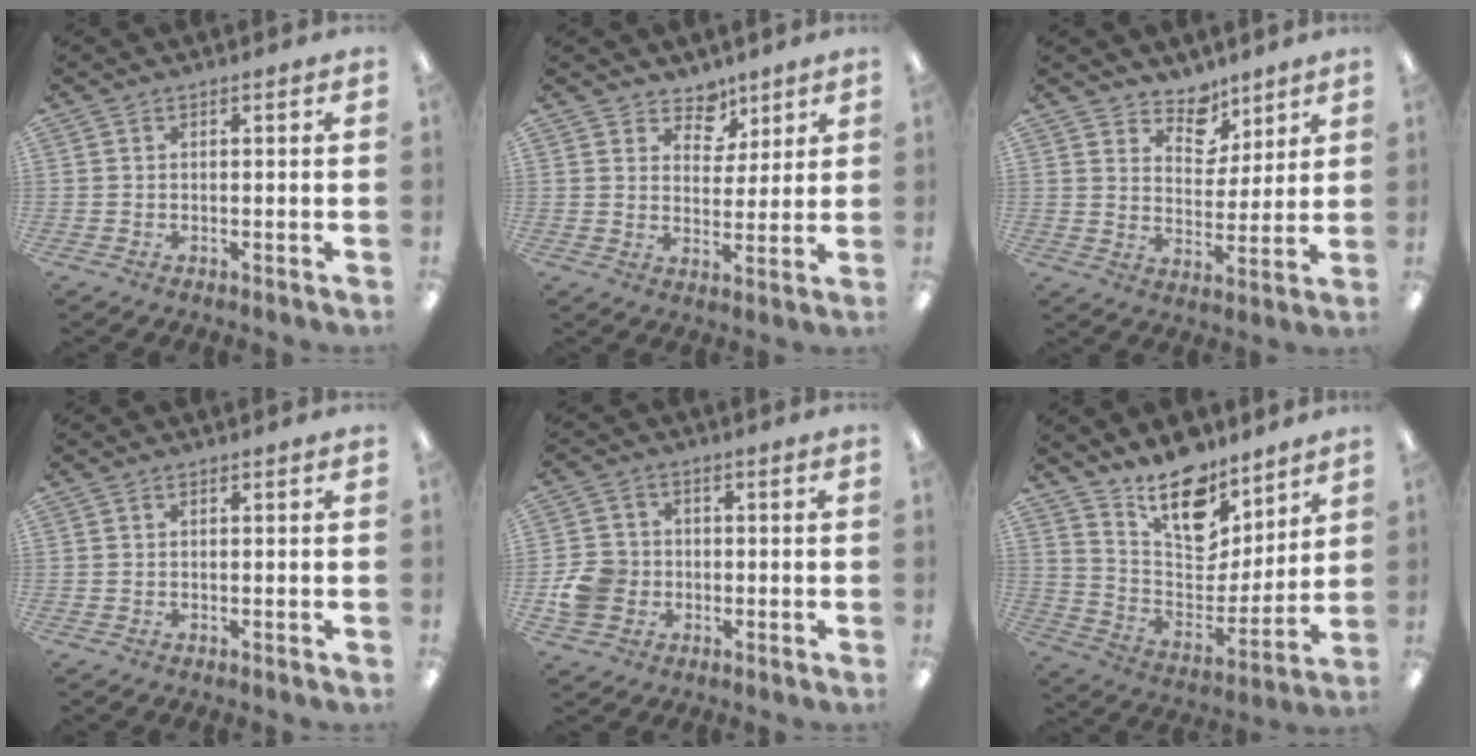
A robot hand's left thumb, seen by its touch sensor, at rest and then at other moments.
{"total": 6.4, "force": [4.8, 4.2, 0.6], "torque": [-0.006, -0.035, 0.086]}
{"total": 8.1, "force": [6.5, 4.7, 1.5], "torque": [-0.020, -0.048, 0.119]}
{"total": 0.0}
{"total": 7.6, "force": [-1.5, 6.9, 3.0], "torque": [-0.061, 0.014, -0.026]}
{"total": 17.6, "force": [13.1, 9.0, 7.7], "torque": [-0.124, -0.102, 0.239]}